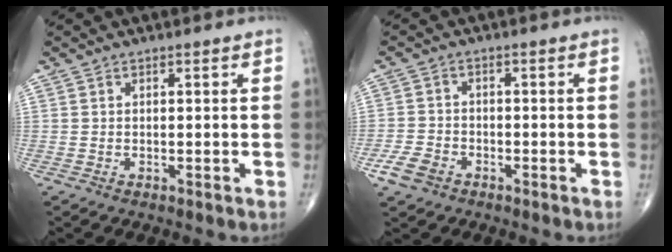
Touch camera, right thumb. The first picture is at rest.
{"total": 4.5, "force": [-2.6, 2.9, 2.2], "torque": [-0.044, 0.012, -0.048]}